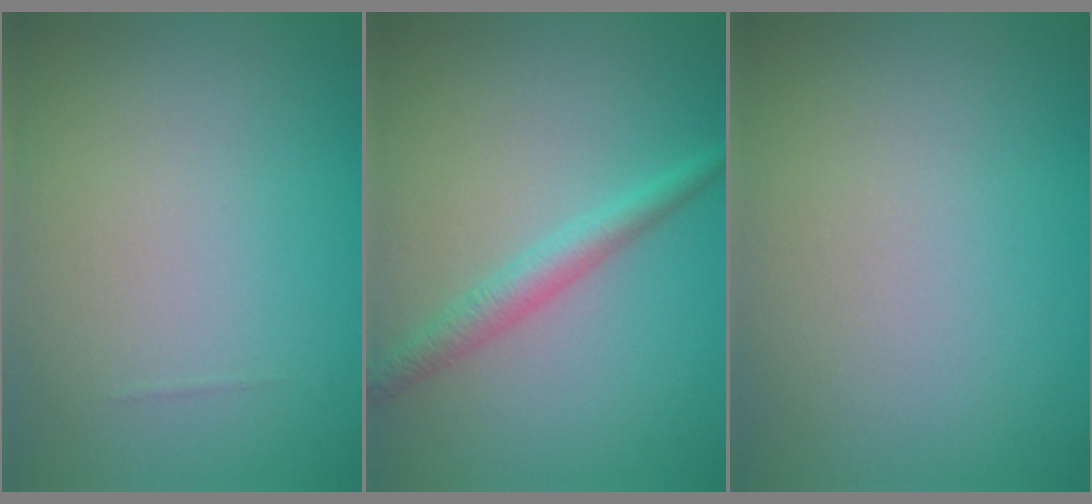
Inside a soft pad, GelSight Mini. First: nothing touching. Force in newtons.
{"total": 2.3, "press": 2.2, "slide": 0.1}
{"total": 0.0}